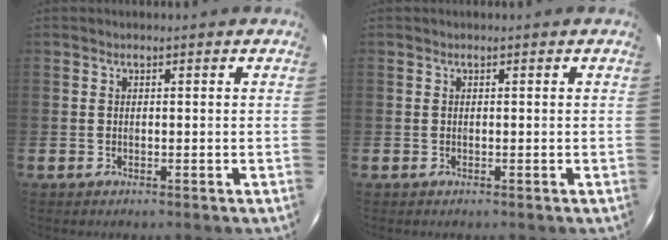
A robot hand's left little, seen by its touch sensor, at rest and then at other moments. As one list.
[{"total": 0.0}]